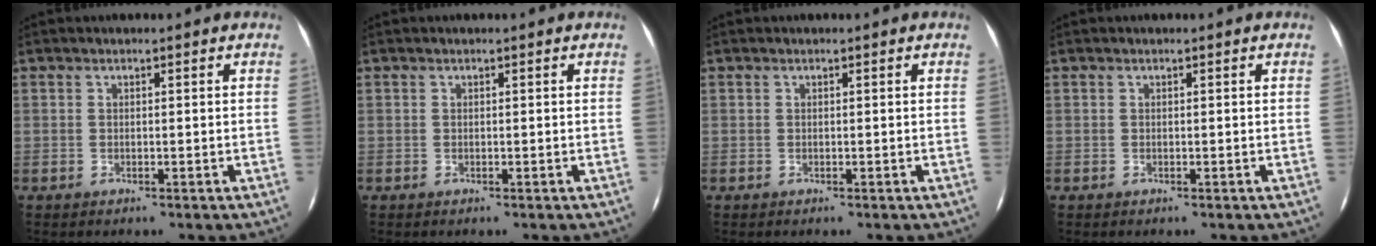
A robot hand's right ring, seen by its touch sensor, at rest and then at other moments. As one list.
[{"total": 0.0}, {"total": 0.0}, {"total": 0.0}]